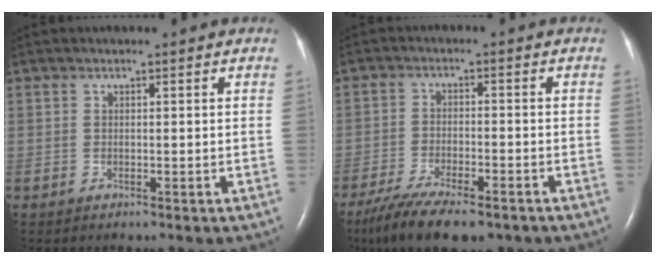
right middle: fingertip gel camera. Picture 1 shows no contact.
{"total": 12.7, "force": [-9.5, 3.6, 7.6], "torque": [-0.138, -0.024, -0.152]}